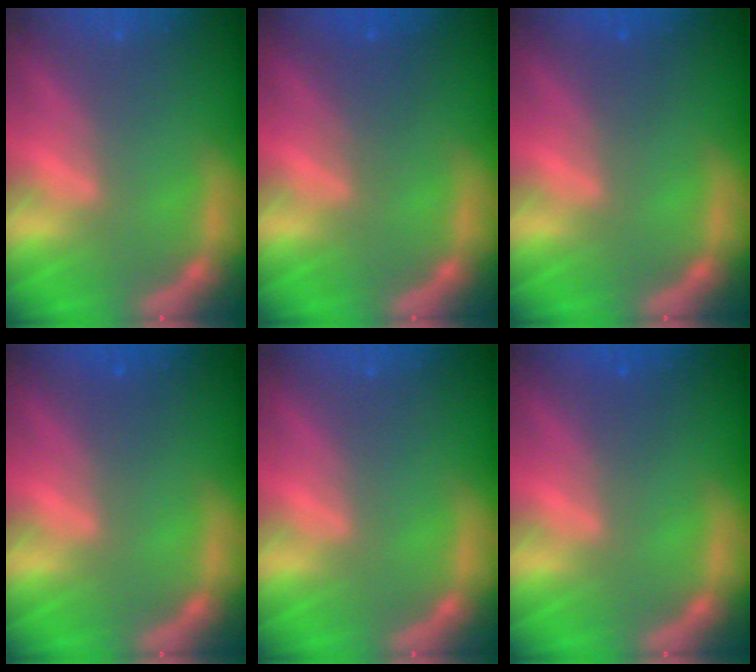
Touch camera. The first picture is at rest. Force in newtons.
{"total": 2.0}
{"total": 1.0}
{"total": 1.0}
{"total": 0.0}
{"total": 1.0}